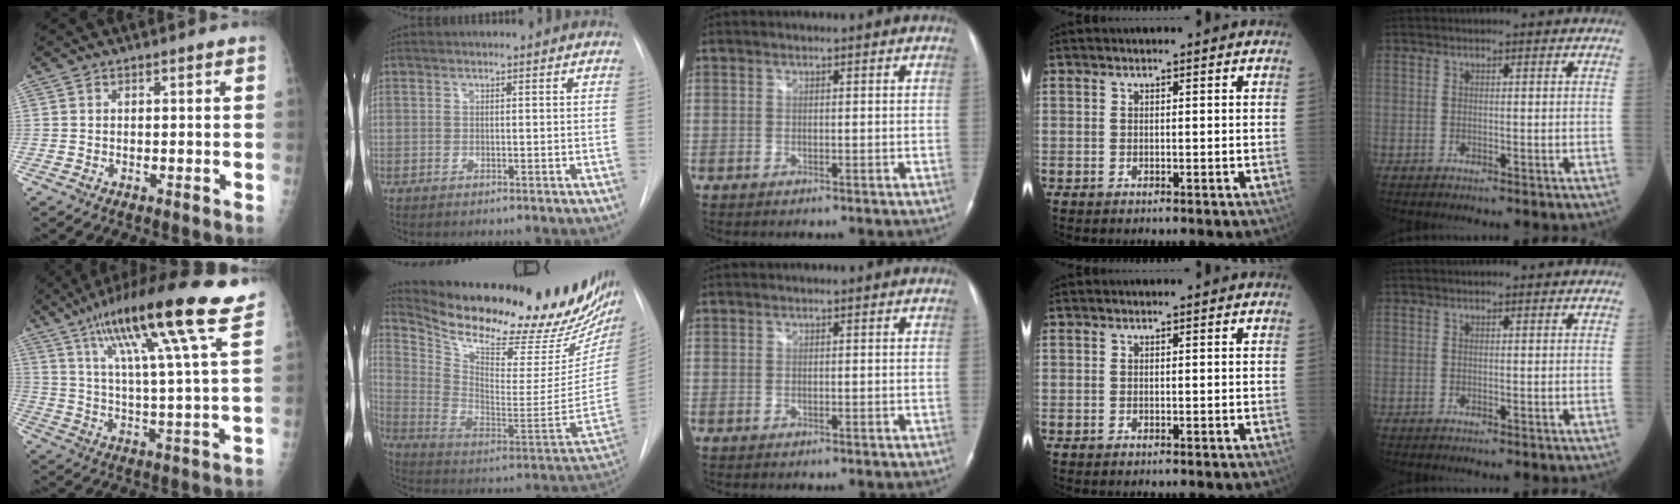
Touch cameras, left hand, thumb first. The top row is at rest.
{"thumb": {"total": 21.3, "force": [13.4, 1.2, 16.5], "torque": [-0.257, -0.031, 0.207]}, "index": {"total": 30.9, "force": [25.3, 6.7, 16.3], "torque": [-0.270, -0.068, 0.355]}}